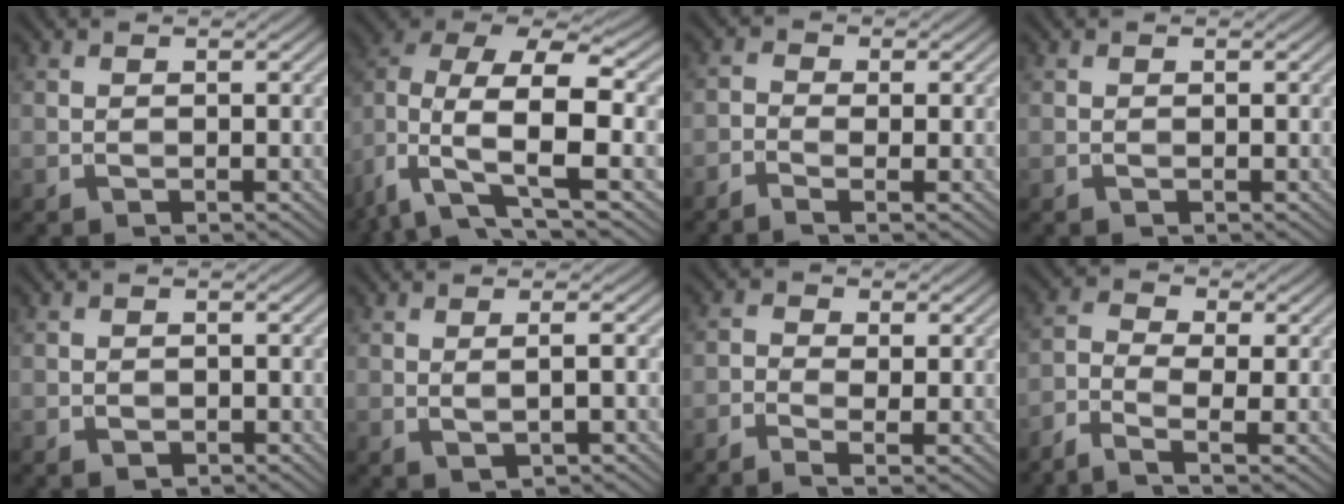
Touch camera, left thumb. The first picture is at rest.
{"total": 13.2, "force": [-2.2, 7.2, 10.9], "torque": [-0.229, -0.013, -0.045]}
{"total": 2.2, "force": [-1.3, 0.6, 1.7], "torque": [-0.036, 0.000, -0.033]}
{"total": 0.0}
{"total": 0.9, "force": [-0.4, 0.7, 0.5], "torque": [-0.005, -0.004, -0.008]}
{"total": 2.1, "force": [0.1, 0.2, 2.0], "torque": [-0.042, 0.003, 0.002]}
{"total": 2.7, "force": [-1.3, 0.9, 2.2], "torque": [-0.048, -0.001, -0.031]}
{"total": 4.3, "force": [-2.4, 1.4, 3.3], "torque": [-0.077, -0.003, -0.062]}